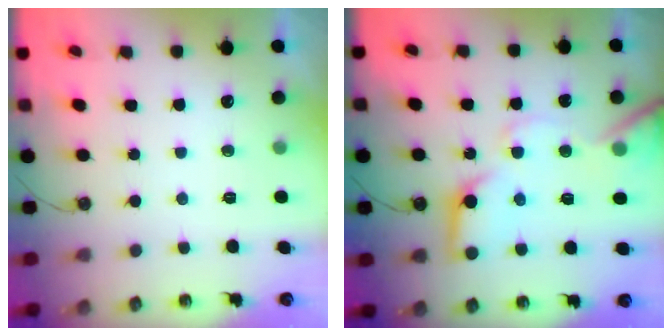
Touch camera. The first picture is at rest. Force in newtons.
{"total": 16.8, "press": 16.7, "slide": 2.1}